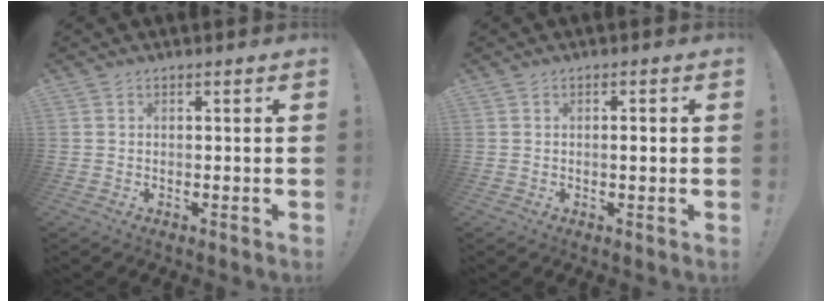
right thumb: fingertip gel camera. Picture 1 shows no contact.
{"total": 1.4, "force": [0.0, 0.1, 1.4], "torque": [-0.013, -0.005, -0.004]}